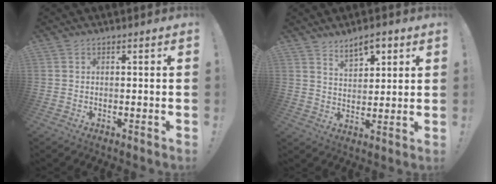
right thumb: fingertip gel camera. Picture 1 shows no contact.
{"total": 8.0, "force": [5.5, 4.0, 4.2], "torque": [-0.058, -0.023, 0.098]}